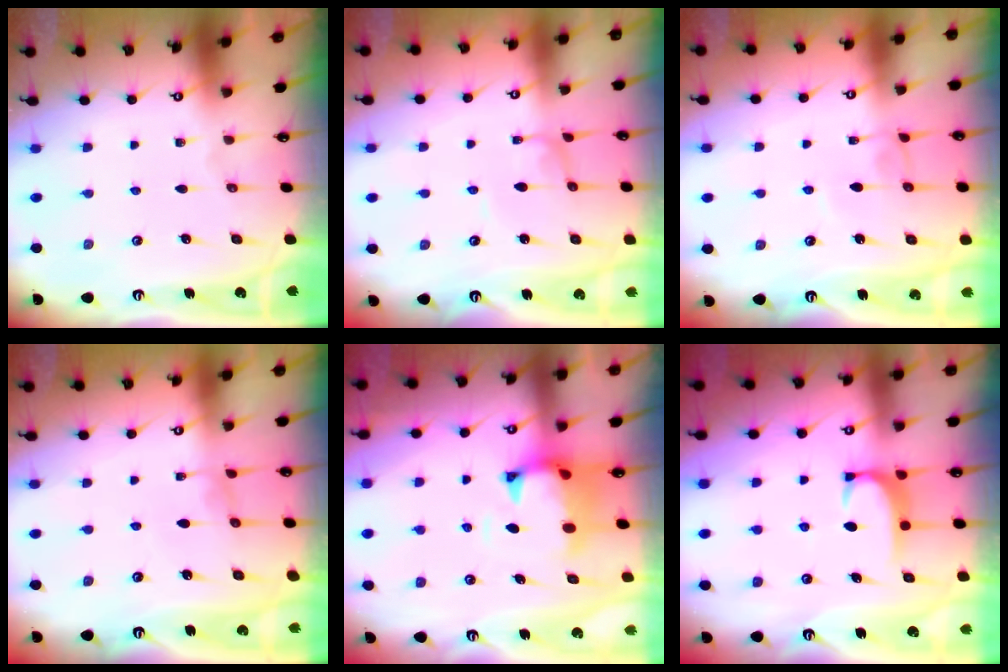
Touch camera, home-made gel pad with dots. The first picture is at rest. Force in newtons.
{"total": 1.9, "press": 1.9, "slide": 0.0}
{"total": 2.8, "press": 2.8, "slide": 0.1}
{"total": 1.0, "press": 0.9, "slide": 0.3}
{"total": 1.1, "press": 0.3, "slide": 1.1}
{"total": 1.6, "press": 1.6, "slide": 0.5}